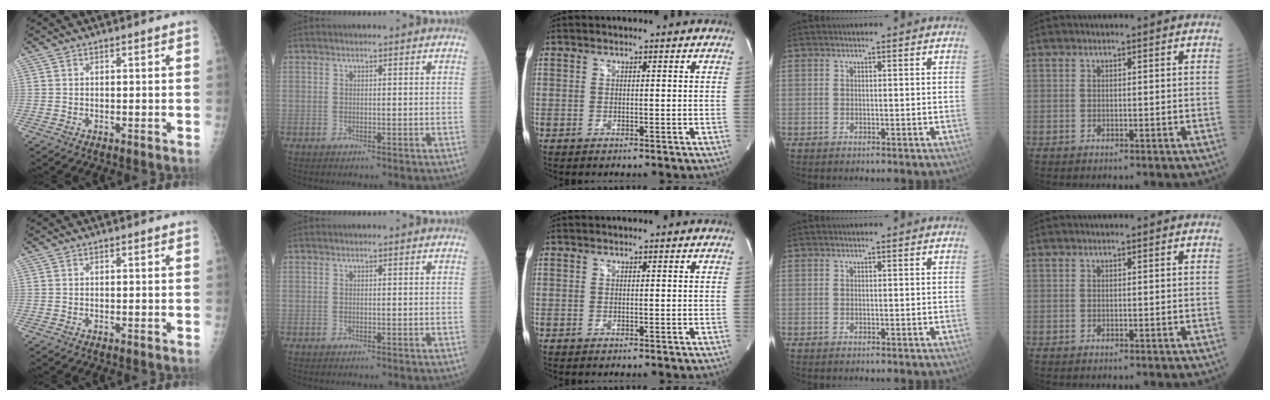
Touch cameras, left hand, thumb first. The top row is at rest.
{}